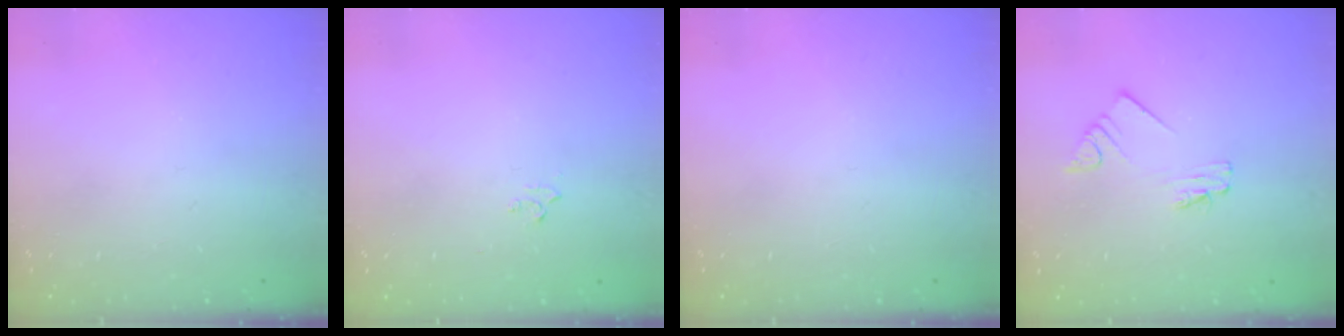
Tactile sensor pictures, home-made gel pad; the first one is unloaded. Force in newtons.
{"total": 2.9, "press": 2.8, "slide": 0.4}
{"total": 0.0}
{"total": 2.0, "press": 2.0, "slide": 0.3}